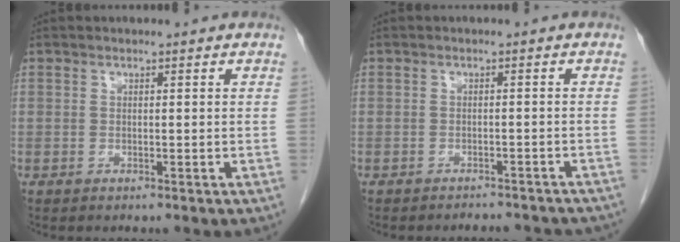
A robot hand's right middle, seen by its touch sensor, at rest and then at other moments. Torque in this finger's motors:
{"motor_torque": [0.10, -0.02, 0.00, 0.00]}